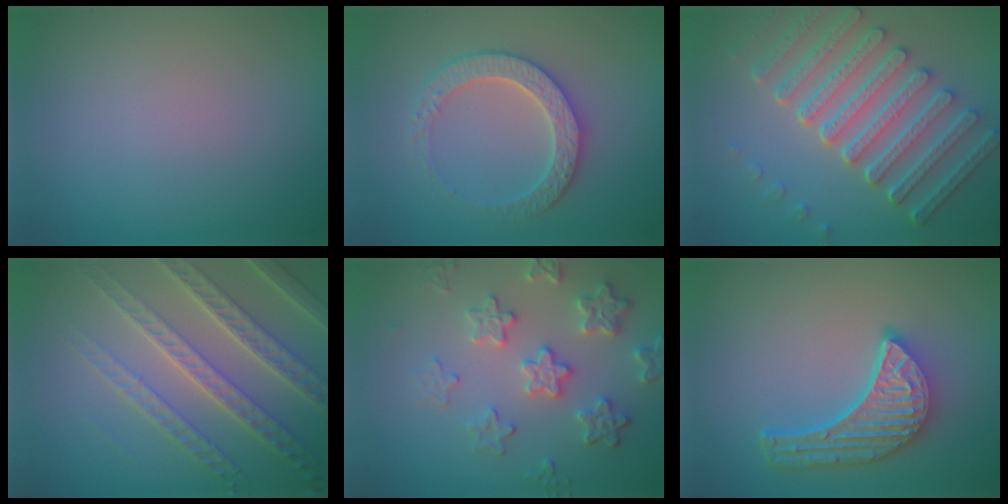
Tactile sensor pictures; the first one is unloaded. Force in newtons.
{"total": 4.4, "press": 4.3, "slide": 1.0}
{"total": 7.8, "press": 6.0, "slide": 5.0}
{"total": 7.4, "press": 5.3, "slide": 5.2}
{"total": 4.7, "press": 4.0, "slide": 2.5}
{"total": 5.7, "press": 4.4, "slide": 3.6}